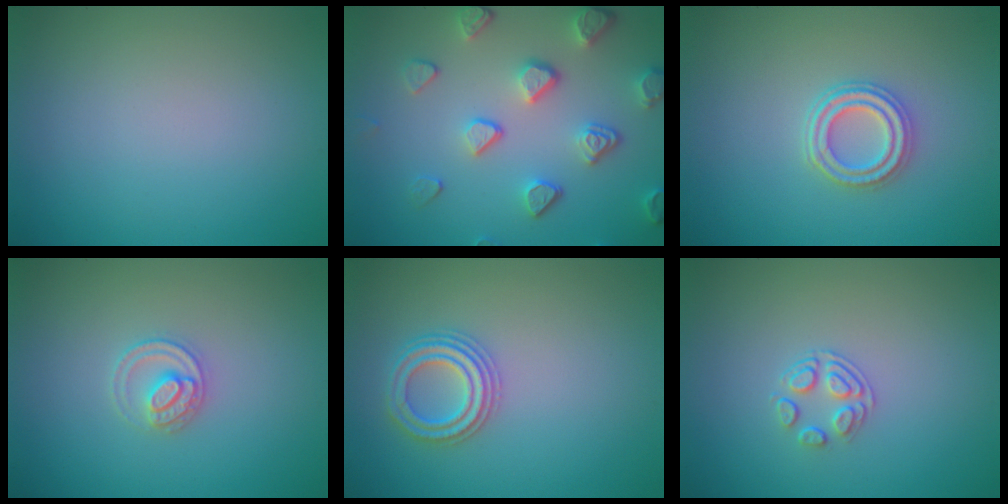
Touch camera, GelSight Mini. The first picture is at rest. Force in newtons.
{"total": 4.1, "press": 3.6, "slide": 2.0}
{"total": 2.9, "press": 2.5, "slide": 1.4}
{"total": 2.2, "press": 2.2, "slide": 0.2}
{"total": 2.9, "press": 2.9, "slide": 0.5}
{"total": 1.8, "press": 1.2, "slide": 1.4}